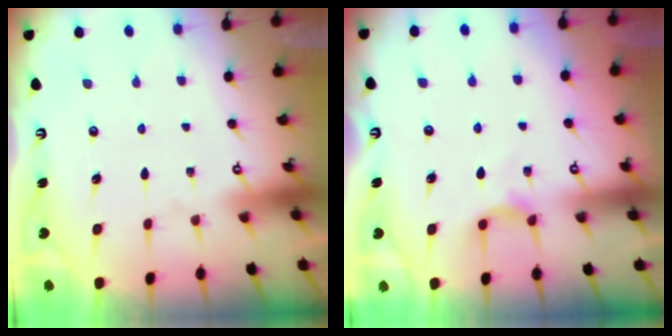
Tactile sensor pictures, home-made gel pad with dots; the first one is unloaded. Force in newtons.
{"total": 4.5, "press": 4.4, "slide": 0.7}